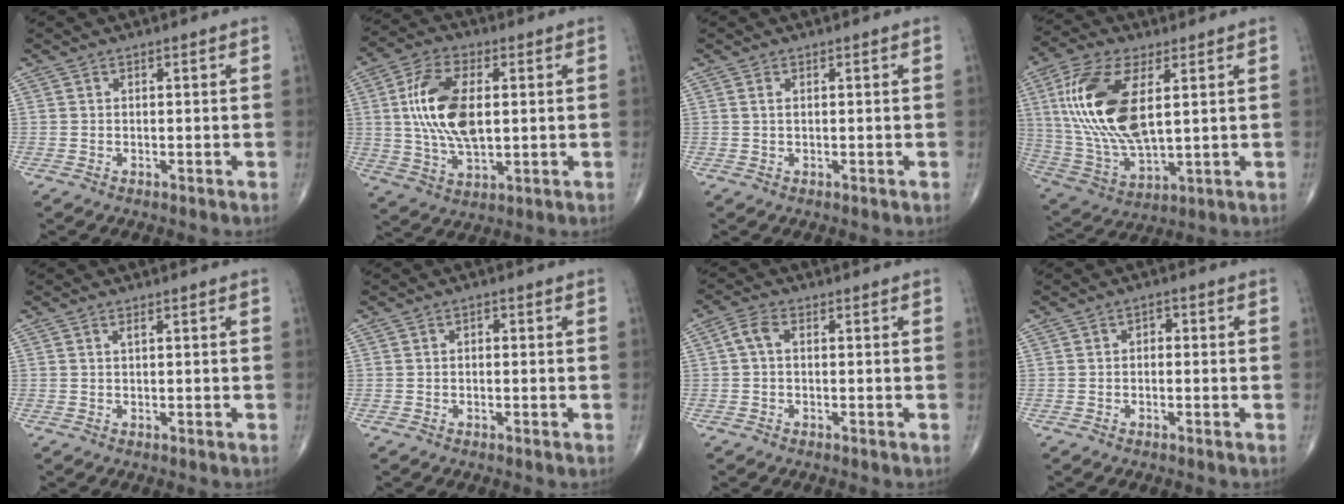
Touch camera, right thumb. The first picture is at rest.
{"total": 14.3, "force": [1.7, 7.3, 12.2], "torque": [-0.238, -0.001, 0.034]}
{"total": 0.8, "force": [0.2, 0.3, 0.7], "torque": [-0.019, 0.004, 0.006]}
{"total": 19.7, "force": [4.3, 9.0, 17.0], "torque": [-0.361, -0.017, 0.085]}
{"total": 0.6, "force": [0.3, 0.0, 0.5], "torque": [-0.012, 0.001, 0.004]}
{"total": 1.0, "force": [0.0, 0.6, 0.7], "torque": [-0.007, 0.004, -0.004]}
{"total": 2.9, "force": [0.2, 1.6, 2.4], "torque": [-0.050, 0.009, -0.004]}
{"total": 1.6, "force": [-0.1, 1.1, 1.1], "torque": [-0.008, 0.007, -0.008]}